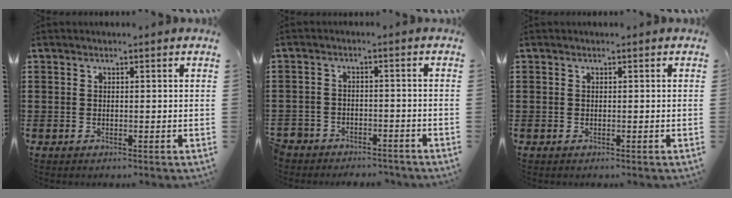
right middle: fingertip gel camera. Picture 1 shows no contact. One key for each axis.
{"total": 3.4, "fx": -3.3, "fy": 0.8, "fz": -0.4, "tx": -0.001, "ty": 0.002, "tz": -0.074}
{"total": 0.0}